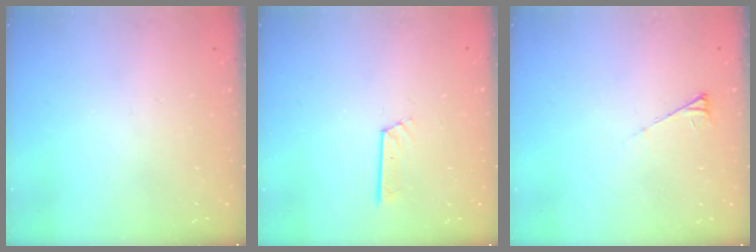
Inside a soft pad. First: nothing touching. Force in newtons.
{"total": 6.4, "press": 6.4, "slide": 0.2}
{"total": 3.5, "press": 3.5, "slide": 0.6}